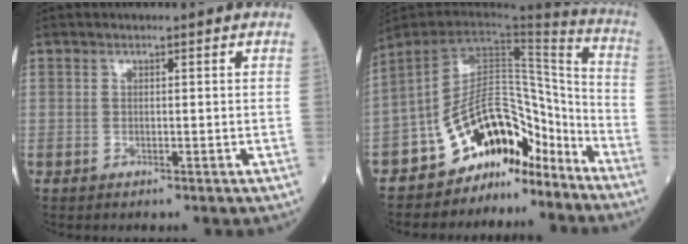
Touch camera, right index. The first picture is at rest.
{"total": 12.7, "force": [-10.0, 5.7, 5.5], "torque": [-0.071, 0.072, -0.170]}